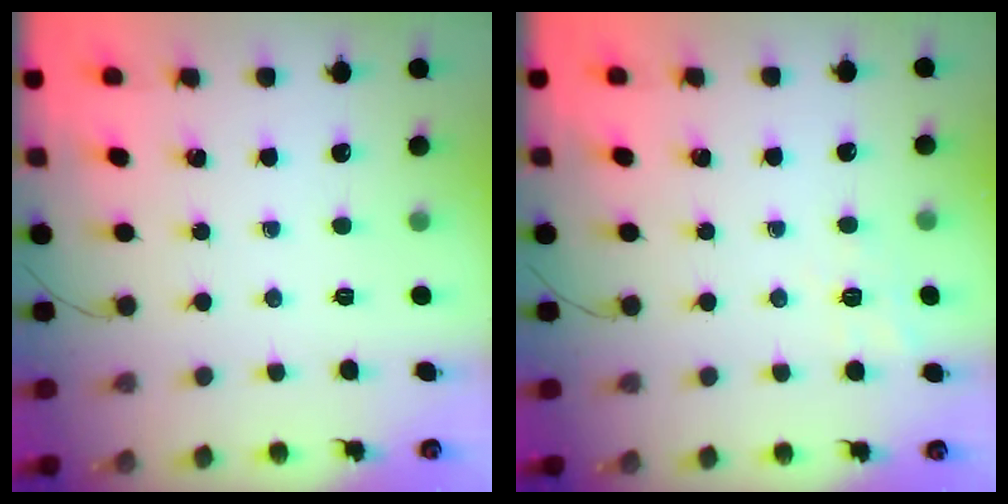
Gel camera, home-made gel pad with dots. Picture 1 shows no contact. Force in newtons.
{"total": 2.3, "press": 0.9, "slide": 2.1}